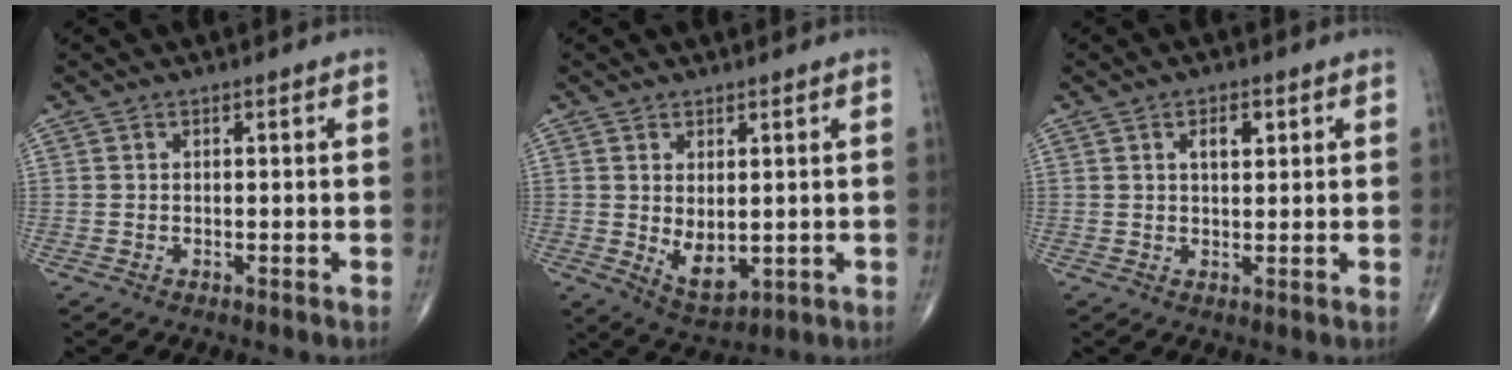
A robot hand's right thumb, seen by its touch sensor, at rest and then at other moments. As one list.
[{"total": 6.4, "force": [-0.1, 3.5, 5.3], "torque": [-0.074, -0.013, 0.017]}, {"total": 3.3, "force": [1.3, 1.6, 2.6], "torque": [-0.035, -0.005, 0.020]}]